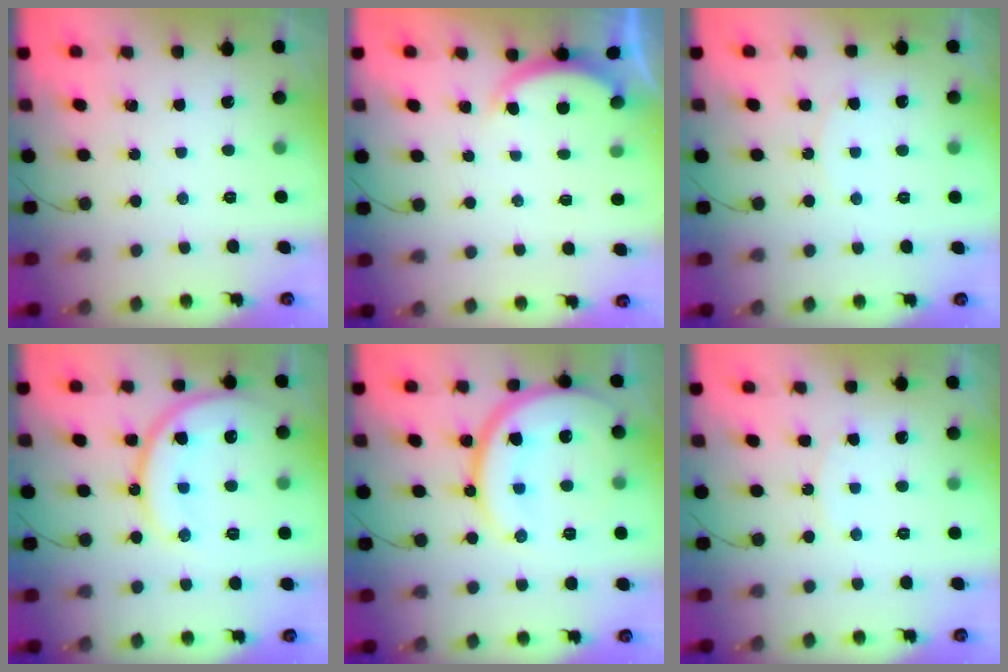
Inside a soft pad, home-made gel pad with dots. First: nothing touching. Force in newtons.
{"total": 2.6, "press": 2.6, "slide": 0.5}
{"total": 6.7, "press": 6.7, "slide": 0.6}
{"total": 17.7, "press": 17.6, "slide": 1.8}
{"total": 20.0, "press": 19.9, "slide": 1.9}
{"total": 7.8, "press": 7.8, "slide": 0.5}